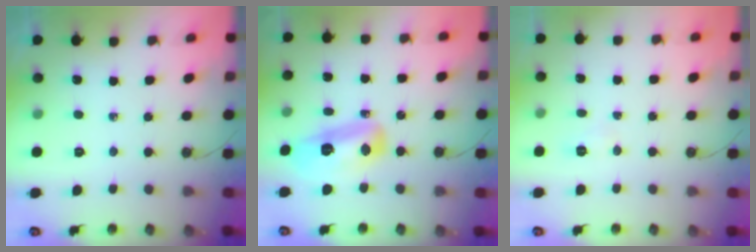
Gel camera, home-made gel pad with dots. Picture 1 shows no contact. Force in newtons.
{"total": 11.9, "press": 11.8, "slide": 1.1}
{"total": 4.0, "press": 4.0, "slide": 0.4}